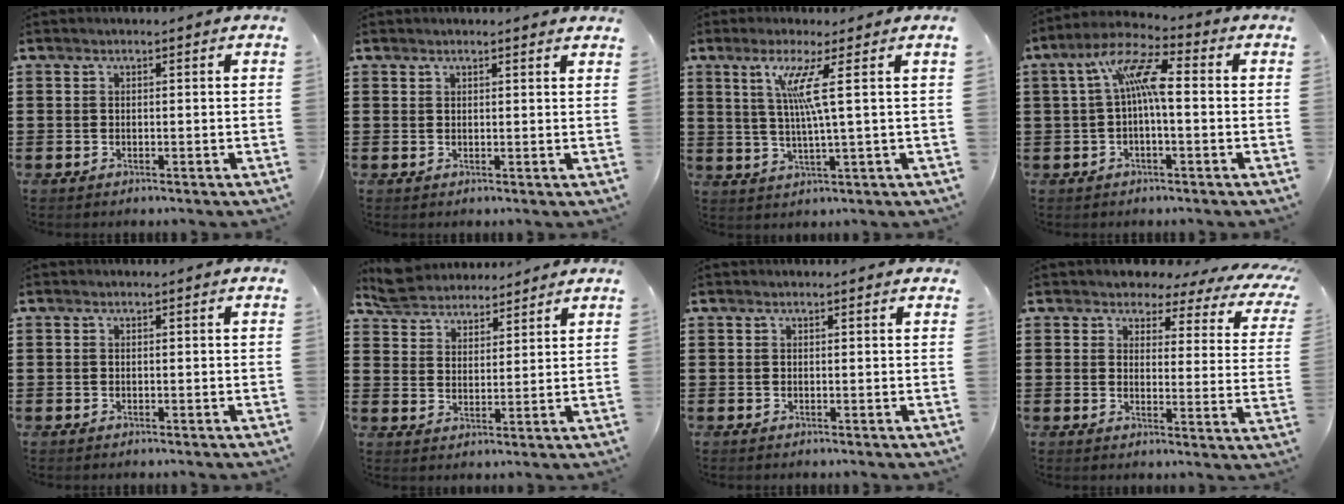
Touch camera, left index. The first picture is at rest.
{"total": 1.2, "force": [1.2, 0.2, 0.1], "torque": [-0.004, 0.001, 0.023]}
{"total": 6.4, "force": [2.2, -1.0, 5.9], "torque": [-0.125, -0.008, 0.030]}
{"total": 9.7, "force": [1.5, 3.2, 9.0], "torque": [-0.191, 0.004, 0.019]}
{"total": 0.0}
{"total": 5.8, "force": [5.6, 1.6, 0.3], "torque": [-0.031, -0.015, 0.104]}
{"total": 0.0}
{"total": 3.5, "force": [2.7, 1.9, 1.1], "torque": [-0.042, -0.009, 0.041]}